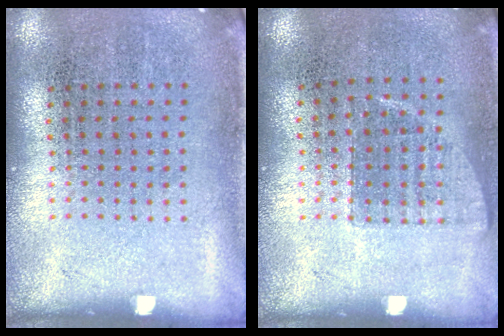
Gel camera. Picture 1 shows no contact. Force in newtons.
{"total": 0.7, "press": 0.6, "slide": 0.2}